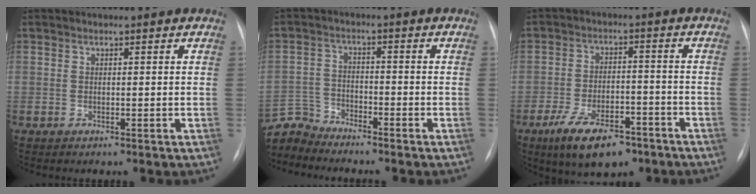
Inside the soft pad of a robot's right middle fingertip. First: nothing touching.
{"total": 5.2, "force": [-5.1, 0.2, -1.2], "torque": [0.019, 0.000, -0.099]}
{"total": 10.8, "force": [-7.0, 4.4, 6.9], "torque": [-0.128, -0.009, -0.111]}